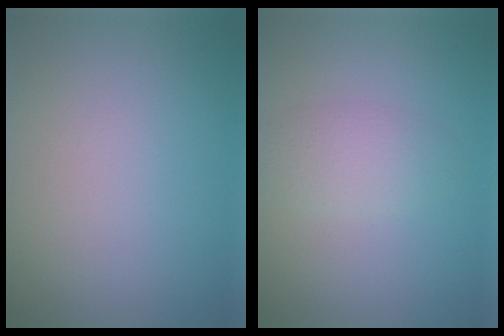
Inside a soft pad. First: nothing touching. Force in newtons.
{"total": 2.4, "press": 2.4, "slide": 0.0}